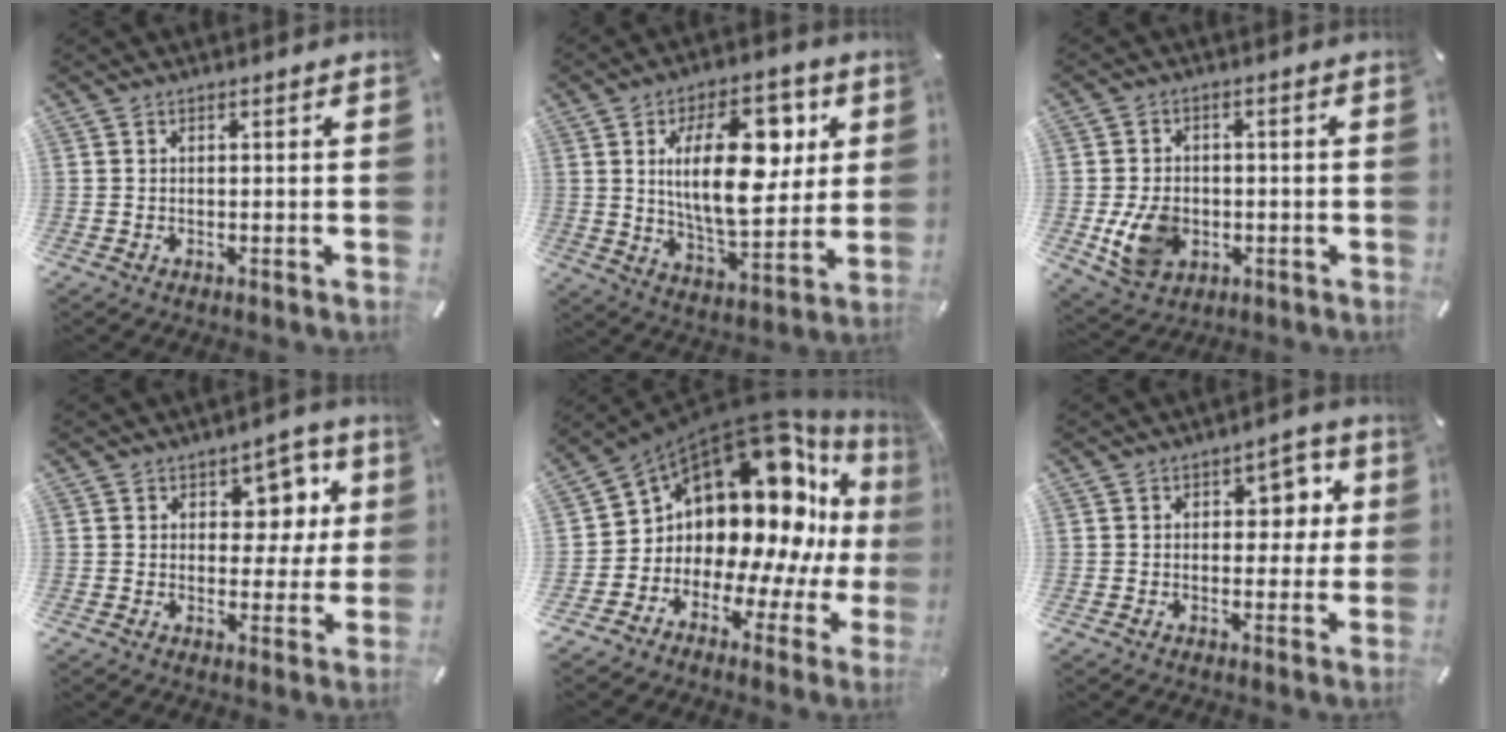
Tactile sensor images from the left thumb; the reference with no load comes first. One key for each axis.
{"total": 20.4, "fx": 5.0, "fy": 10.5, "fz": 16.7, "tx": -0.275, "ty": -0.005, "tz": 0.076}
{"total": 9.2, "fx": -1.7, "fy": 7.3, "fz": 5.3, "tx": -0.112, "ty": 0.003, "tz": -0.029}
{"total": 8.6, "fx": 3.4, "fy": 6.3, "fz": 4.7, "tx": -0.046, "ty": -0.016, "tz": 0.056}
{"total": 18.0, "fx": 7.9, "fy": 11.4, "fz": 11.5, "tx": -0.180, "ty": -0.102, "tz": 0.150}
{"total": 6.8, "fx": 1.4, "fy": 4.9, "fz": 4.5, "tx": -0.041, "ty": -0.004, "tz": 0.013}